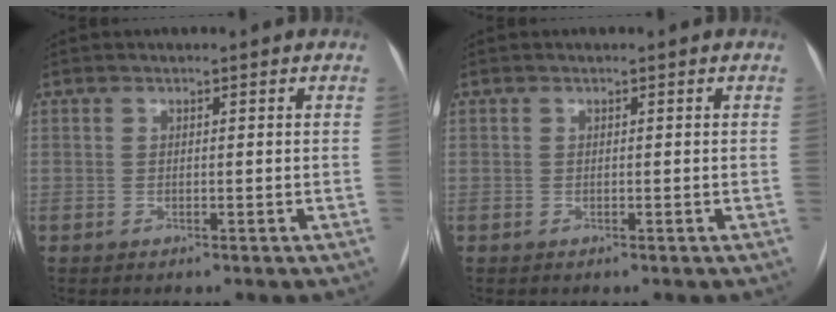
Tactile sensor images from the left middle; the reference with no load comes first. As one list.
[{"total": 0.0}]